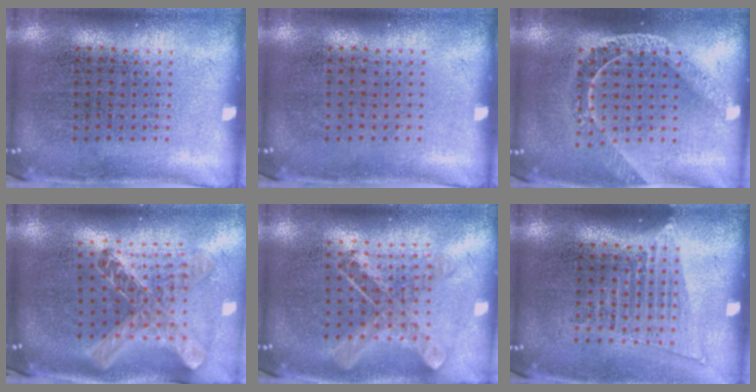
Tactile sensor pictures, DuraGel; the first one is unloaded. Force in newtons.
{"total": 0.0}
{"total": 1.7, "press": 1.4, "slide": 1.0}
{"total": 1.6, "press": 1.4, "slide": 0.8}
{"total": 0.9, "press": 0.9, "slide": 0.2}
{"total": 1.4, "press": 1.2, "slide": 0.7}